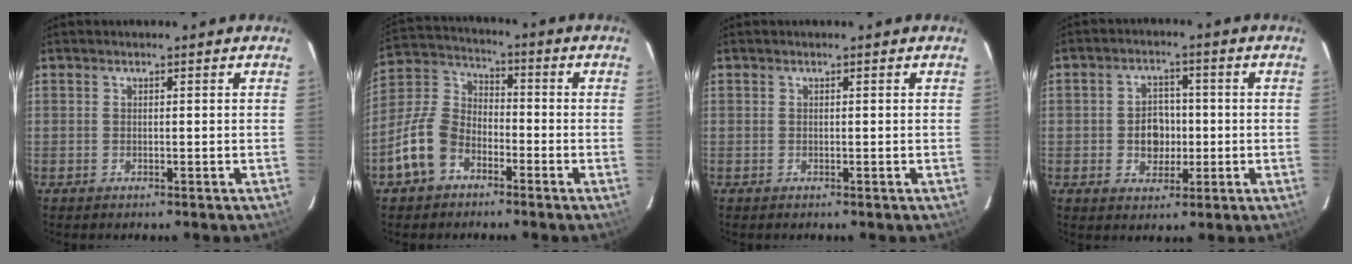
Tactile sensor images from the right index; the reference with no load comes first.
{"total": 11.6, "force": [-6.3, 7.6, 6.0], "torque": [-0.134, 0.028, -0.121]}
{"total": 0.0}
{"total": 6.0, "force": [-0.9, 4.9, 3.3], "torque": [-0.065, 0.013, -0.006]}